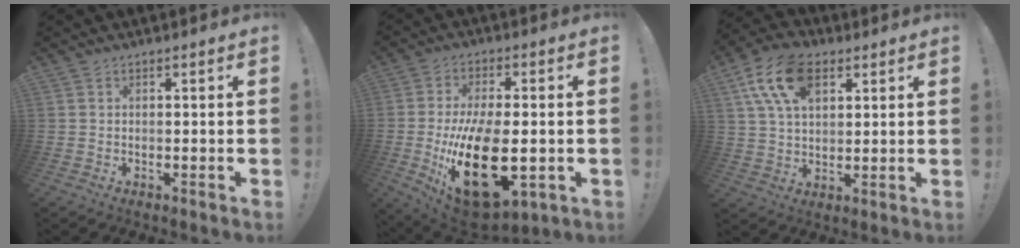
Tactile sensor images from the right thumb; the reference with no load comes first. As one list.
[{"total": 23.7, "force": [-4.1, 11.6, 20.2], "torque": [-0.369, -0.004, -0.052]}, {"total": 15.4, "force": [7.0, 9.1, 10.3], "torque": [-0.186, -0.015, 0.128]}]